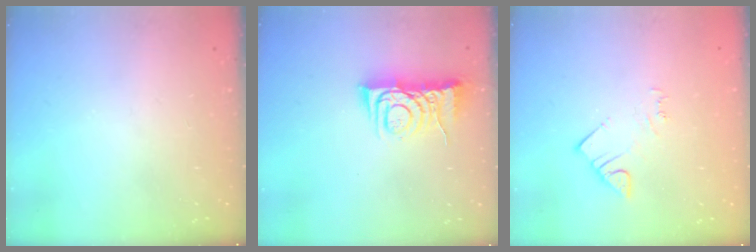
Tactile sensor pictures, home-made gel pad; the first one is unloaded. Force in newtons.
{"total": 7.2, "press": 7.1, "slide": 1.0}
{"total": 4.4, "press": 4.4, "slide": 0.6}